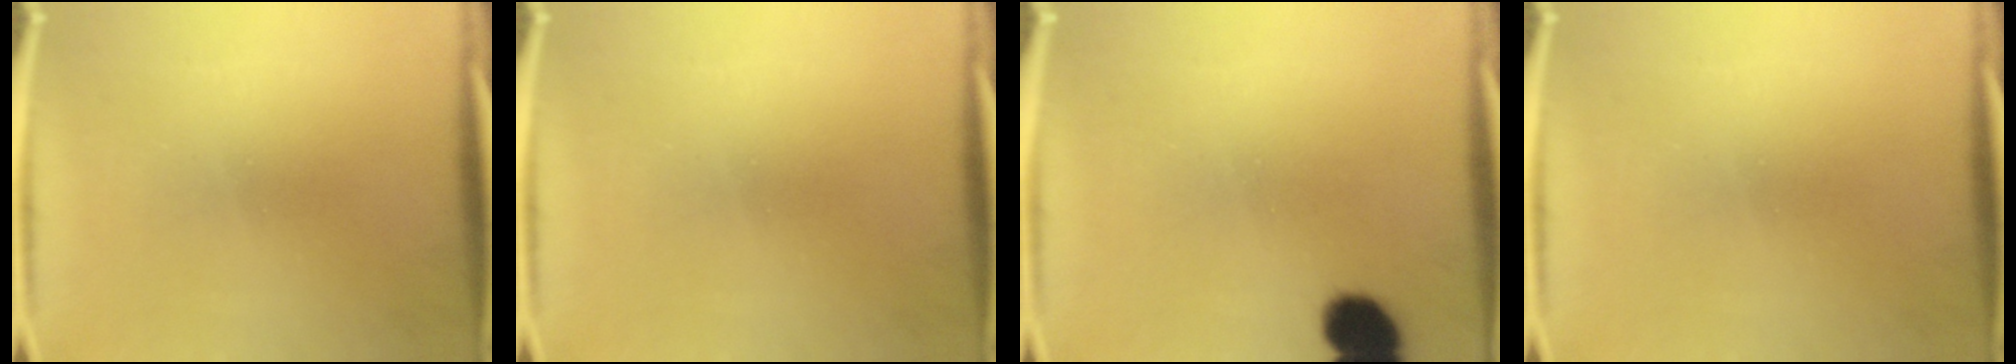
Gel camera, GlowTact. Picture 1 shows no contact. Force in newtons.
{"total": 0.0}
{"total": 7.7}
{"total": 0.0}